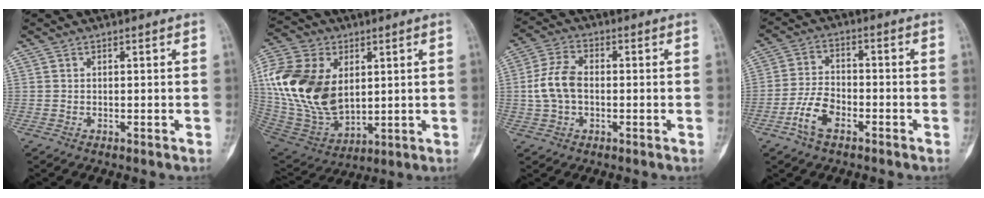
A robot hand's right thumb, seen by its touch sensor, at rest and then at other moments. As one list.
[{"total": 22.1, "force": [3.9, 14.6, 16.1], "torque": [-0.320, -0.018, 0.084]}, {"total": 7.7, "force": [-0.4, 5.0, 5.9], "torque": [-0.125, 0.019, -0.012]}, {"total": 7.0, "force": [-3.7, 3.8, 4.6], "torque": [-0.089, 0.022, -0.074]}]